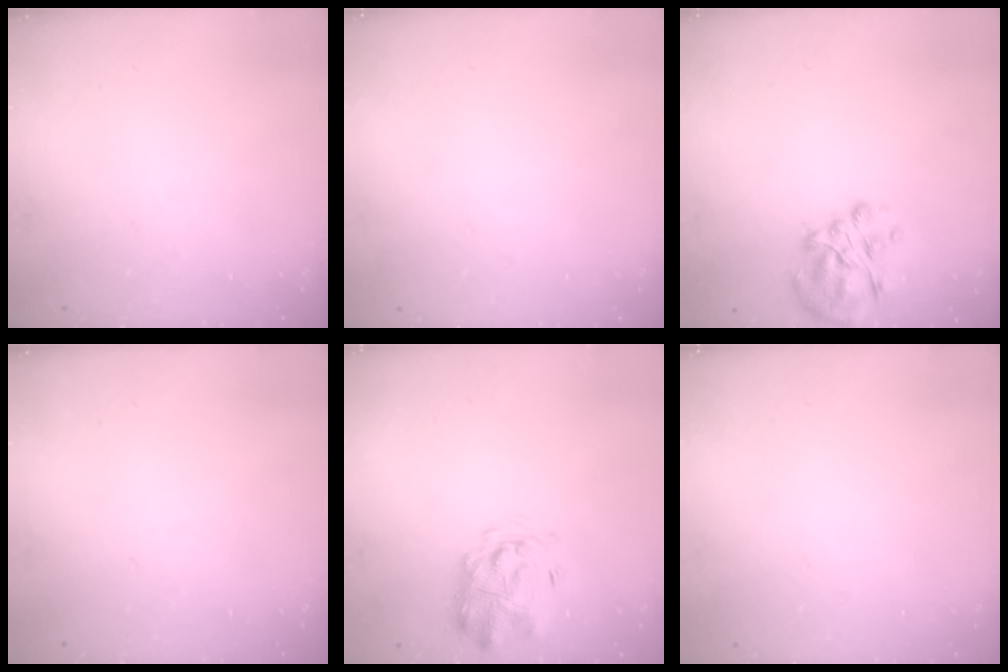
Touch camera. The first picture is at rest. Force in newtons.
{"total": 1.9, "press": 1.9, "slide": 0.2}
{"total": 9.7, "press": 9.5, "slide": 2.0}
{"total": 0.0}
{"total": 3.1, "press": 3.0, "slide": 0.8}
{"total": 1.9, "press": 1.9, "slide": 0.2}